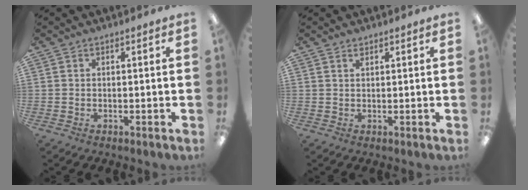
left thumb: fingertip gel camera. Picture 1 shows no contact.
{"total": 1.1, "force": [1.0, 0.4, 0.4], "torque": [-0.010, 0.000, 0.018]}